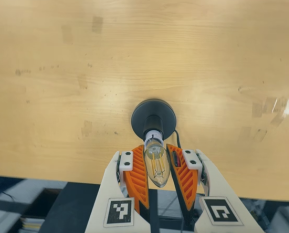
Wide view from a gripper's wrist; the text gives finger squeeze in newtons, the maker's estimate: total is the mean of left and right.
{"total": 11.7, "left": 10.7, "right": 12.8}